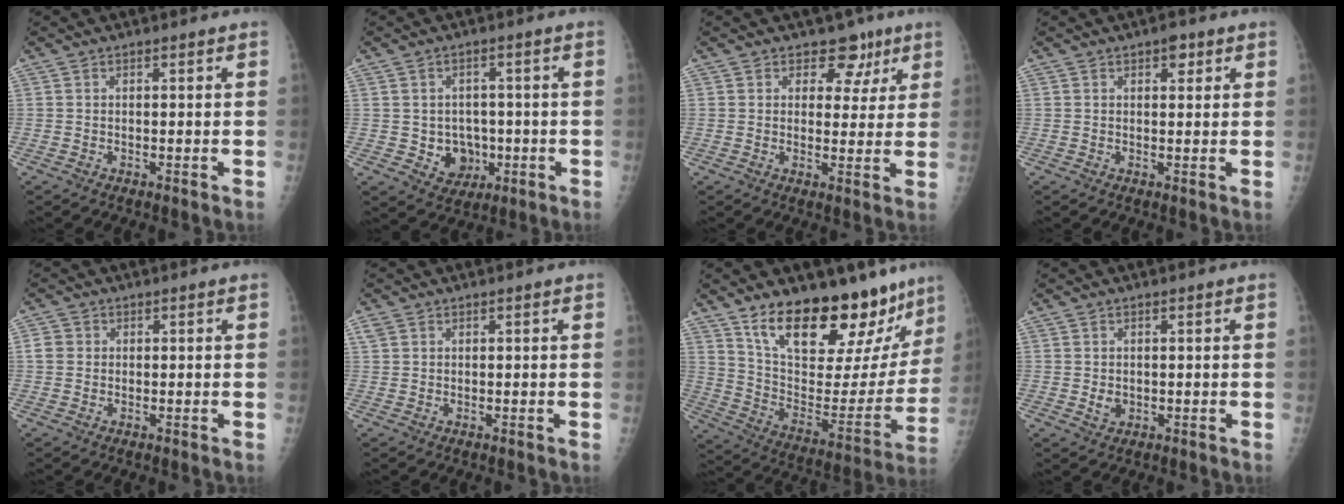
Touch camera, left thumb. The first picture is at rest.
{"total": 6.5, "force": [-1.1, 5.7, 2.8], "torque": [-0.006, 0.008, -0.006]}
{"total": 6.3, "force": [3.8, 4.5, 2.0], "torque": [0.019, -0.011, 0.048]}
{"total": 2.6, "force": [1.5, 1.4, 1.6], "torque": [-0.008, -0.003, 0.017]}
{"total": 2.4, "force": [0.2, 2.2, 0.9], "torque": [-0.007, 0.003, 0.003]}
{"total": 1.5, "force": [0.8, 1.1, 0.6], "torque": [-0.010, 0.007, 0.018]}
{"total": 28.2, "force": [20.2, 11.0, 16.3], "torque": [-0.202, -0.092, 0.312]}
{"total": 2.0, "force": [0.0, 1.7, 1.1], "torque": [-0.011, -0.001, 0.006]}